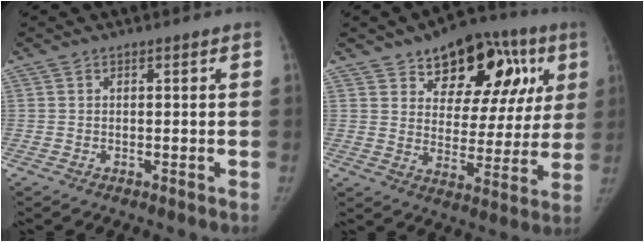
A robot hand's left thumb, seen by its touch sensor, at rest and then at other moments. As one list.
[{"total": 20.6, "force": [10.1, 12.0, 13.3], "torque": [-0.118, -0.013, 0.140]}]